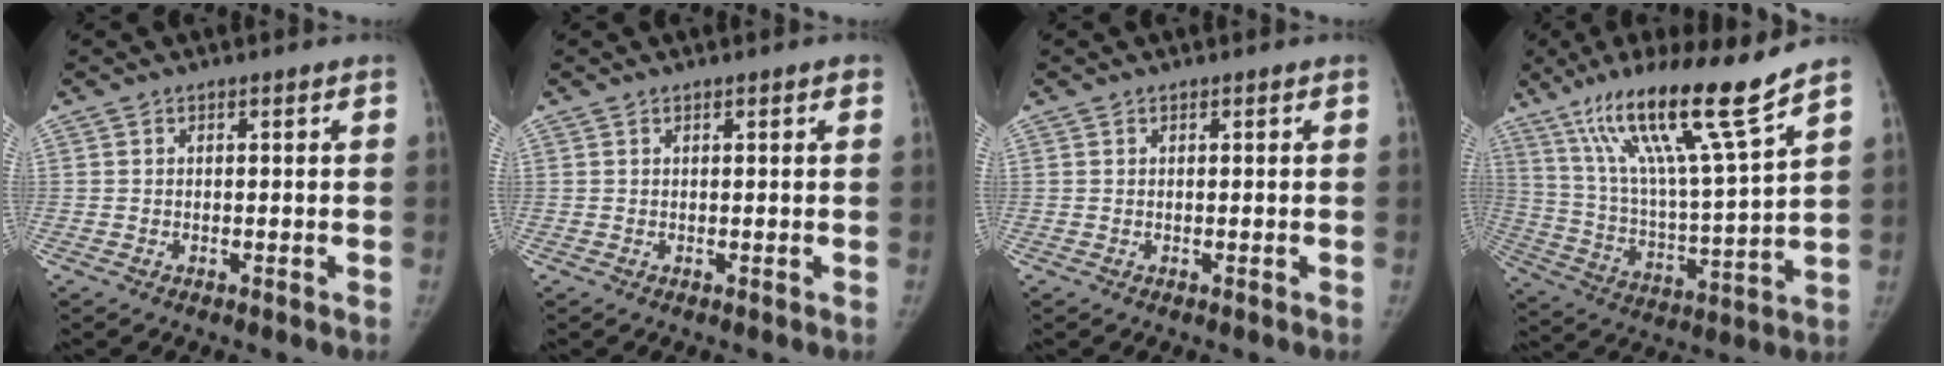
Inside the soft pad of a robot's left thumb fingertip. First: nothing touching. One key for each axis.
{"total": 0.9, "fx": 0.5, "fy": 0.2, "fz": 0.7, "tx": -0.008, "ty": 0.000, "tz": 0.006}
{"total": 0.0}
{"total": 19.7, "fx": 13.4, "fy": 0.5, "fz": 14.4, "tx": -0.238, "ty": -0.063, "tz": 0.241}